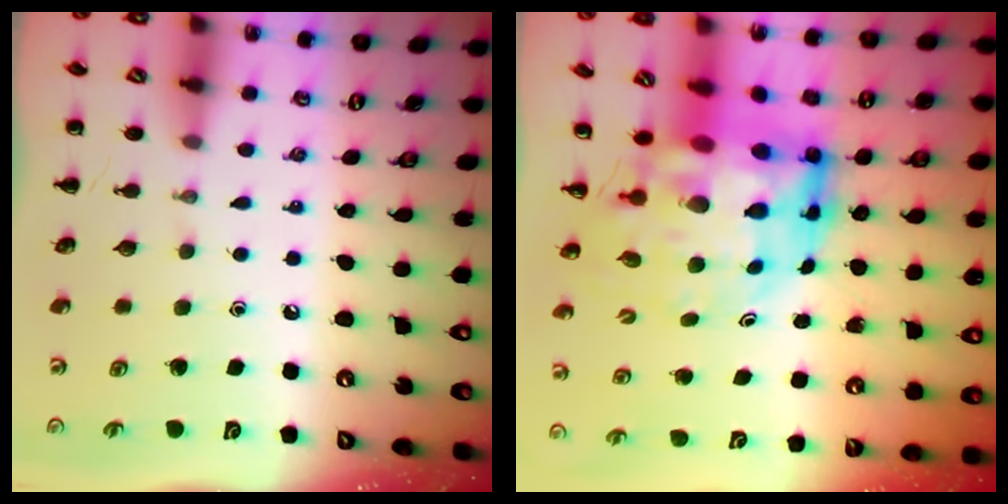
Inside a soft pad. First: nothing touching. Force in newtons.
{"total": 14.3, "press": 13.7, "slide": 4.3}